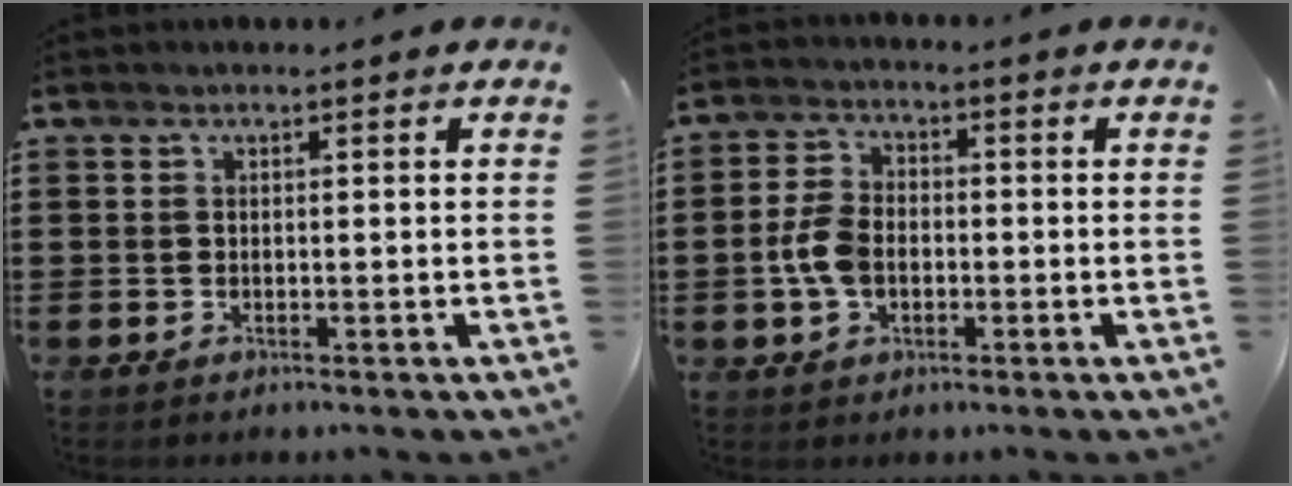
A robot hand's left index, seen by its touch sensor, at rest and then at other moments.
{"total": 6.0, "force": [-1.1, 3.9, 4.4], "torque": [-0.115, 0.000, -0.028]}